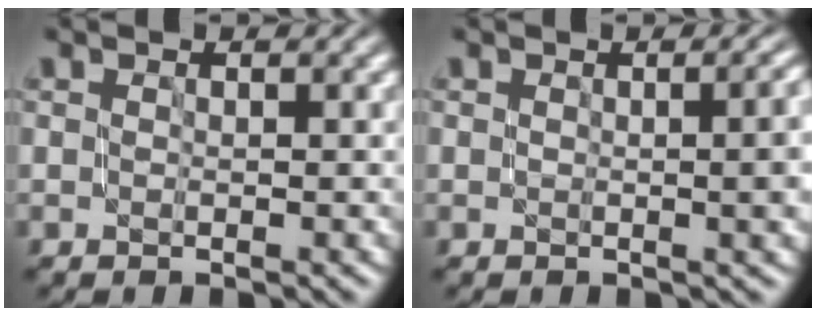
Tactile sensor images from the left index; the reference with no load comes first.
{"total": 4.3, "force": [0.2, 1.8, 3.9], "torque": [-0.033, 0.002, 0.007]}